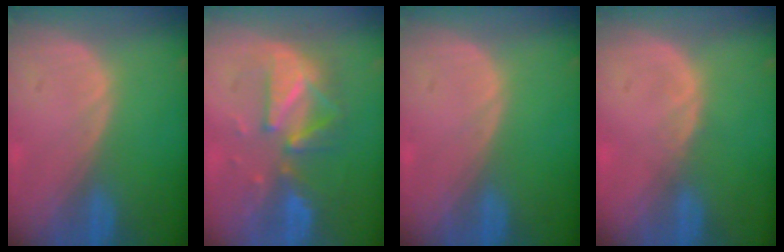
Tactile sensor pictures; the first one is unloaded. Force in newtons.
{"total": 8.1, "press": 8.1, "slide": 0.8}
{"total": 0.0}
{"total": 0.9, "press": 0.9, "slide": 0.2}